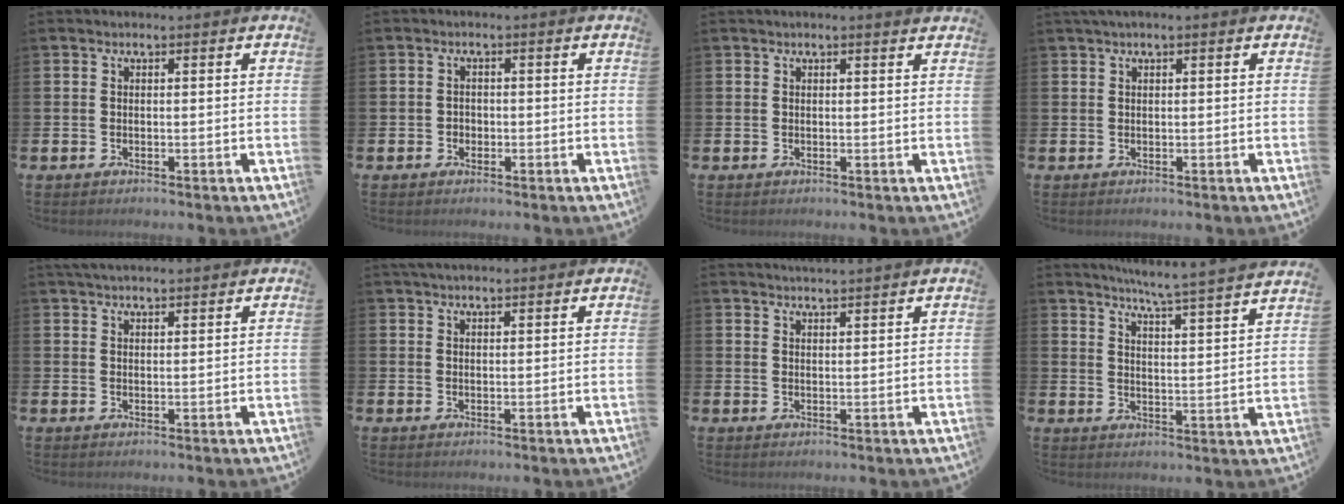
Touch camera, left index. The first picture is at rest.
{"total": 1.3, "force": [-0.3, 1.2, 0.2], "torque": [-0.003, 0.004, -0.010]}
{"total": 0.6, "force": [0.5, -0.1, 0.3], "torque": [0.000, -0.002, 0.009]}
{"total": 0.8, "force": [0.5, 0.0, 0.6], "torque": [-0.016, 0.004, 0.009]}
{"total": 2.9, "force": [2.7, 0.4, 0.8], "torque": [-0.017, -0.005, 0.050]}
{"total": 2.2, "force": [2.1, 0.3, 0.7], "torque": [-0.006, -0.005, 0.035]}
{"total": 2.6, "force": [2.6, -0.4, 0.0], "torque": [-0.003, -0.014, 0.047]}
{"total": 6.0, "force": [5.7, -0.9, 1.9], "torque": [-0.050, -0.046, 0.094]}